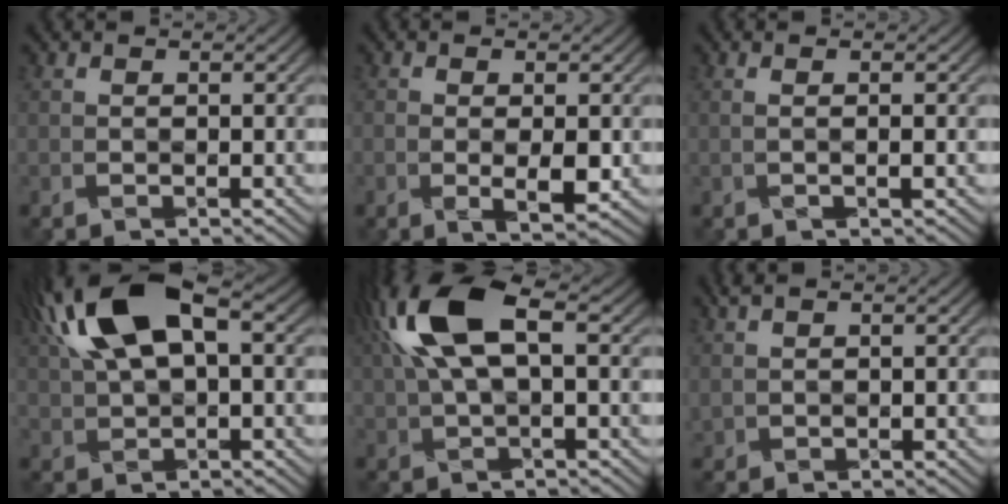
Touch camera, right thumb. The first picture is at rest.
{"total": 2.7, "force": [-0.4, 0.6, 2.7], "torque": [-0.052, -0.006, 0.000]}
{"total": 1.2, "force": [0.0, 0.2, 1.1], "torque": [-0.022, 0.001, -0.004]}
{"total": 12.8, "force": [4.6, 5.9, 10.4], "torque": [-0.230, 0.025, 0.086]}
{"total": 10.6, "force": [2.8, 4.3, 9.3], "torque": [-0.210, 0.019, 0.050]}
{"total": 1.2, "force": [1.0, 0.2, 0.5], "torque": [-0.014, 0.002, 0.025]}